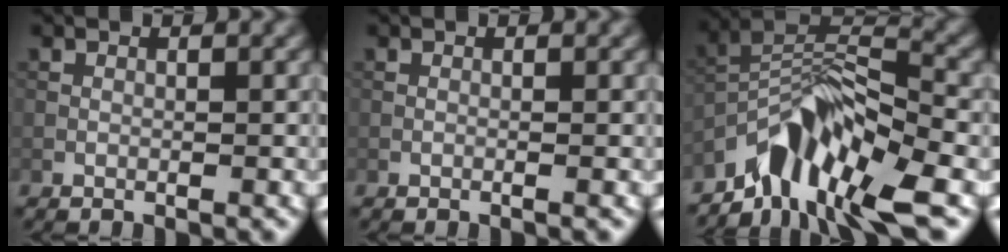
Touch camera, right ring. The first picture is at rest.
{"total": 0.0}
{"total": 8.2, "force": [-5.8, 2.3, 5.3], "torque": [-0.080, -0.001, -0.113]}